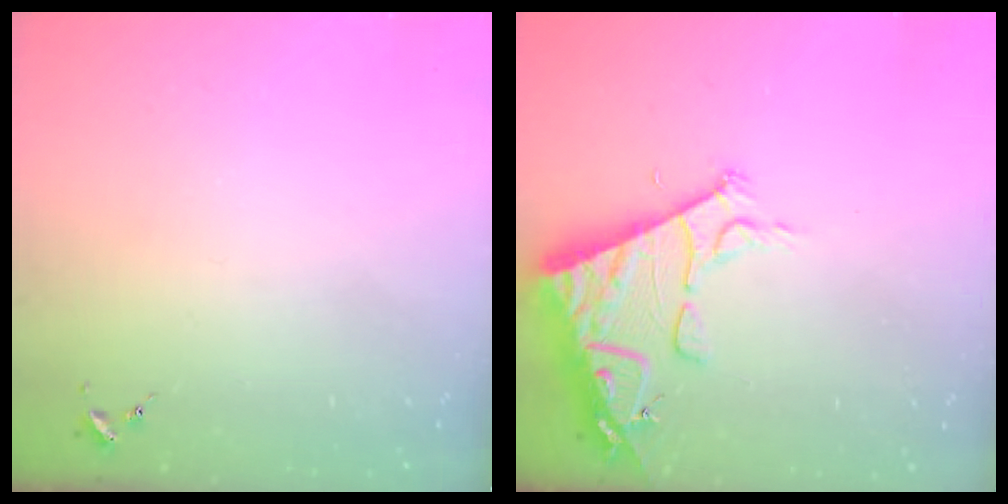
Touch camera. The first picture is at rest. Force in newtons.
{"total": 13.9, "press": 13.8, "slide": 1.7}